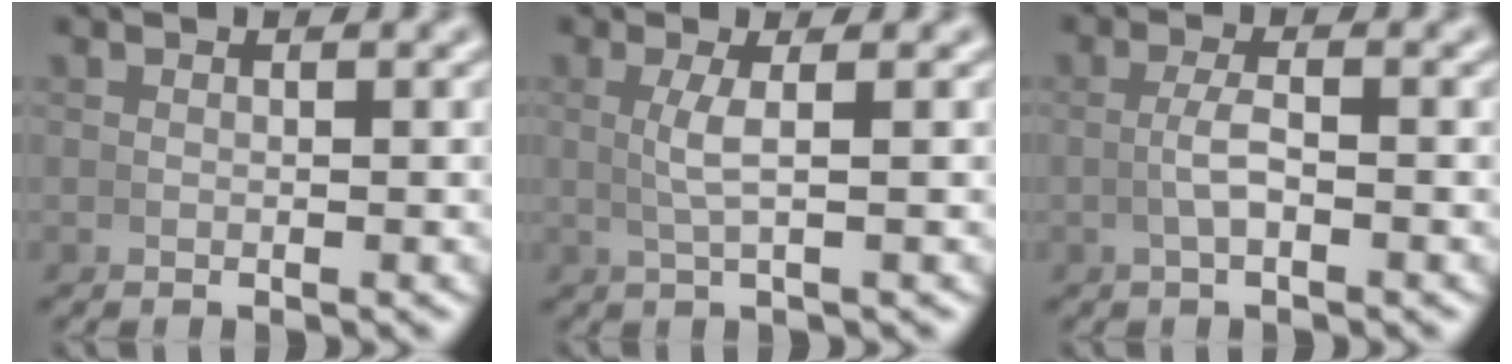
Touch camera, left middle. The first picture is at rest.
{"total": 2.1, "force": [0.4, -0.3, 2.0], "torque": [-0.045, 0.000, 0.012]}
{"total": 2.0, "force": [-0.4, 0.4, 1.9], "torque": [-0.042, 0.001, -0.006]}